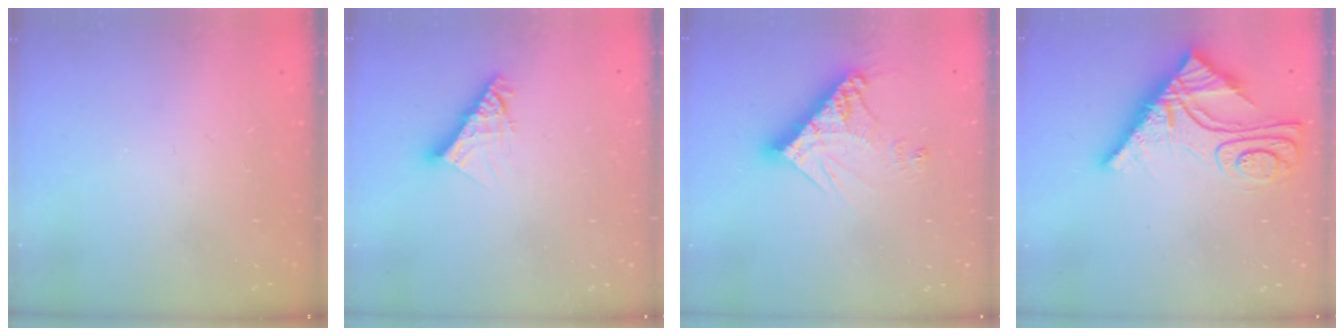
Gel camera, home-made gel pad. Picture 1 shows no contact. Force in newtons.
{"total": 8.4, "press": 8.4, "slide": 0.7}
{"total": 13.1, "press": 13.0, "slide": 1.2}
{"total": 13.8, "press": 13.7, "slide": 1.7}